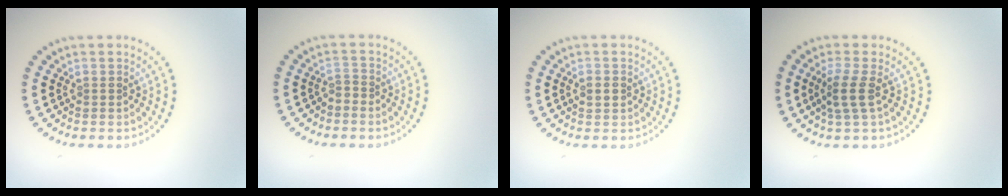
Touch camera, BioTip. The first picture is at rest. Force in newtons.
{"total": 0.7, "press": 0.4, "slide": 0.6}
{"total": 1.1, "press": 1.1, "slide": 0.1}
{"total": 2.3, "press": 1.9, "slide": 1.3}